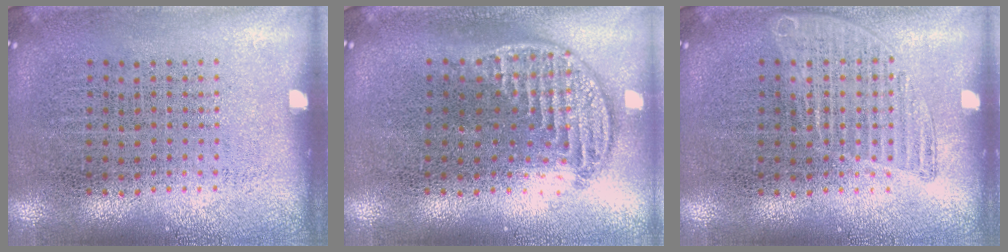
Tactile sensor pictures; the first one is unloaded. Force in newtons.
{"total": 1.2, "press": 1.0, "slide": 0.6}
{"total": 1.4, "press": 1.4, "slide": 0.1}